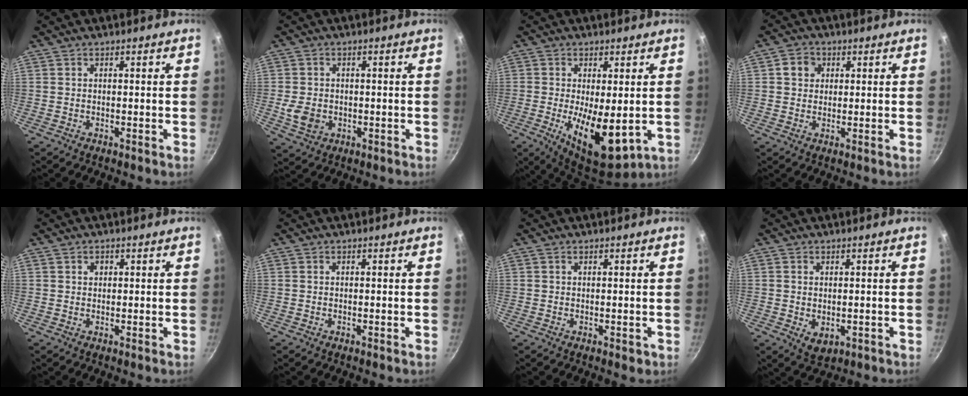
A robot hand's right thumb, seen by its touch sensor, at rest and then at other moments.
{"total": 5.7, "force": [-0.9, 4.5, 3.3], "torque": [-0.057, 0.003, -0.011]}
{"total": 12.5, "force": [-1.8, 5.3, 11.2], "torque": [-0.170, -0.013, -0.016]}
{"total": 4.2, "force": [1.2, 3.7, 1.7], "torque": [-0.005, 0.004, 0.014]}
{"total": 1.2, "force": [0.4, 1.1, 0.5], "torque": [-0.002, 0.001, 0.004]}
{"total": 0.0}
{"total": 1.0, "force": [0.1, 0.7, 0.8], "torque": [-0.006, 0.001, 0.002]}
{"total": 3.8, "force": [-0.4, 2.5, 2.8], "torque": [-0.043, -0.012, 0.000]}